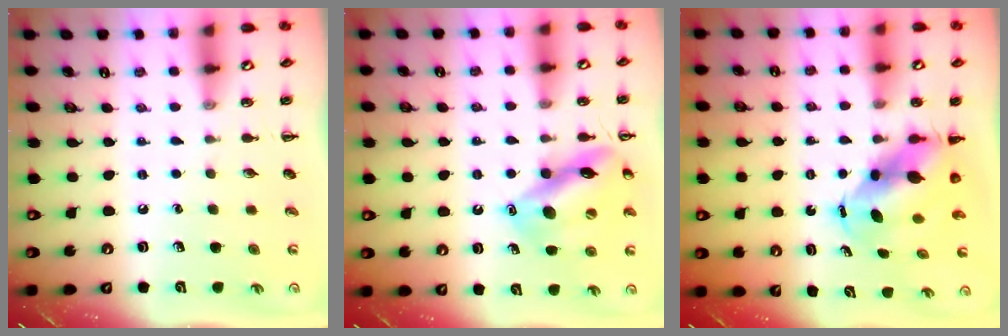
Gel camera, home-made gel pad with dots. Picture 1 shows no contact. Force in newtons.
{"total": 14.2, "press": 14.0, "slide": 2.1}
{"total": 7.2, "press": 6.9, "slide": 2.0}